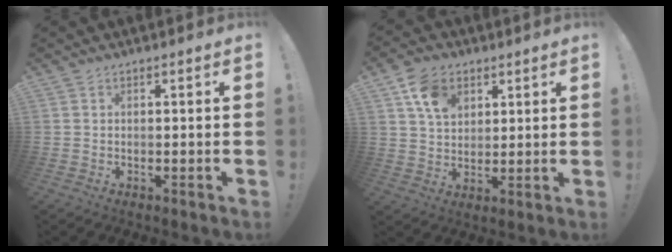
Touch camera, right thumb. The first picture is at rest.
{"total": 10.3, "force": [5.2, 7.4, 5.1], "torque": [-0.081, -0.015, 0.101]}